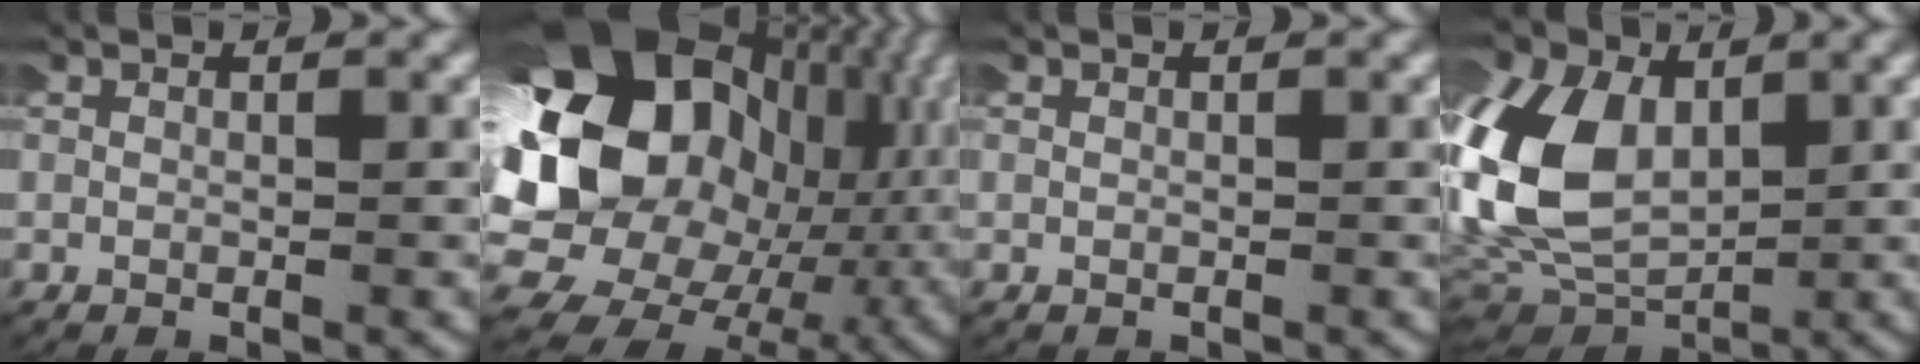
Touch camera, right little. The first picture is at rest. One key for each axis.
{"total": 25.2, "fx": 1.3, "fy": 18.7, "fz": 16.8, "tx": -0.299, "ty": -0.036, "tz": 0.022}
{"total": 0.0}
{"total": 10.8, "fx": 0.3, "fy": 7.8, "fz": 7.4, "tx": -0.188, "ty": -0.022, "tz": 0.013}